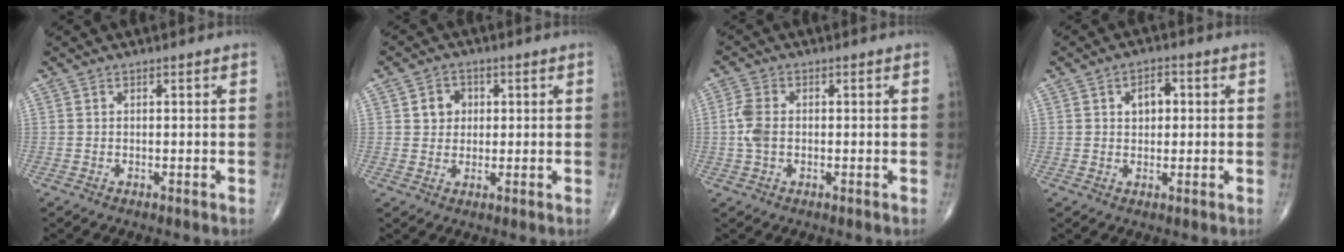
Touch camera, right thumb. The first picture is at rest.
{"total": 4.2, "force": [1.0, 3.7, 1.8], "torque": [-0.005, 0.001, 0.012]}
{"total": 4.5, "force": [-0.2, 2.8, 3.5], "torque": [-0.088, 0.007, -0.008]}
{"total": 4.3, "force": [0.9, 2.9, 3.0], "torque": [-0.035, 0.008, 0.010]}